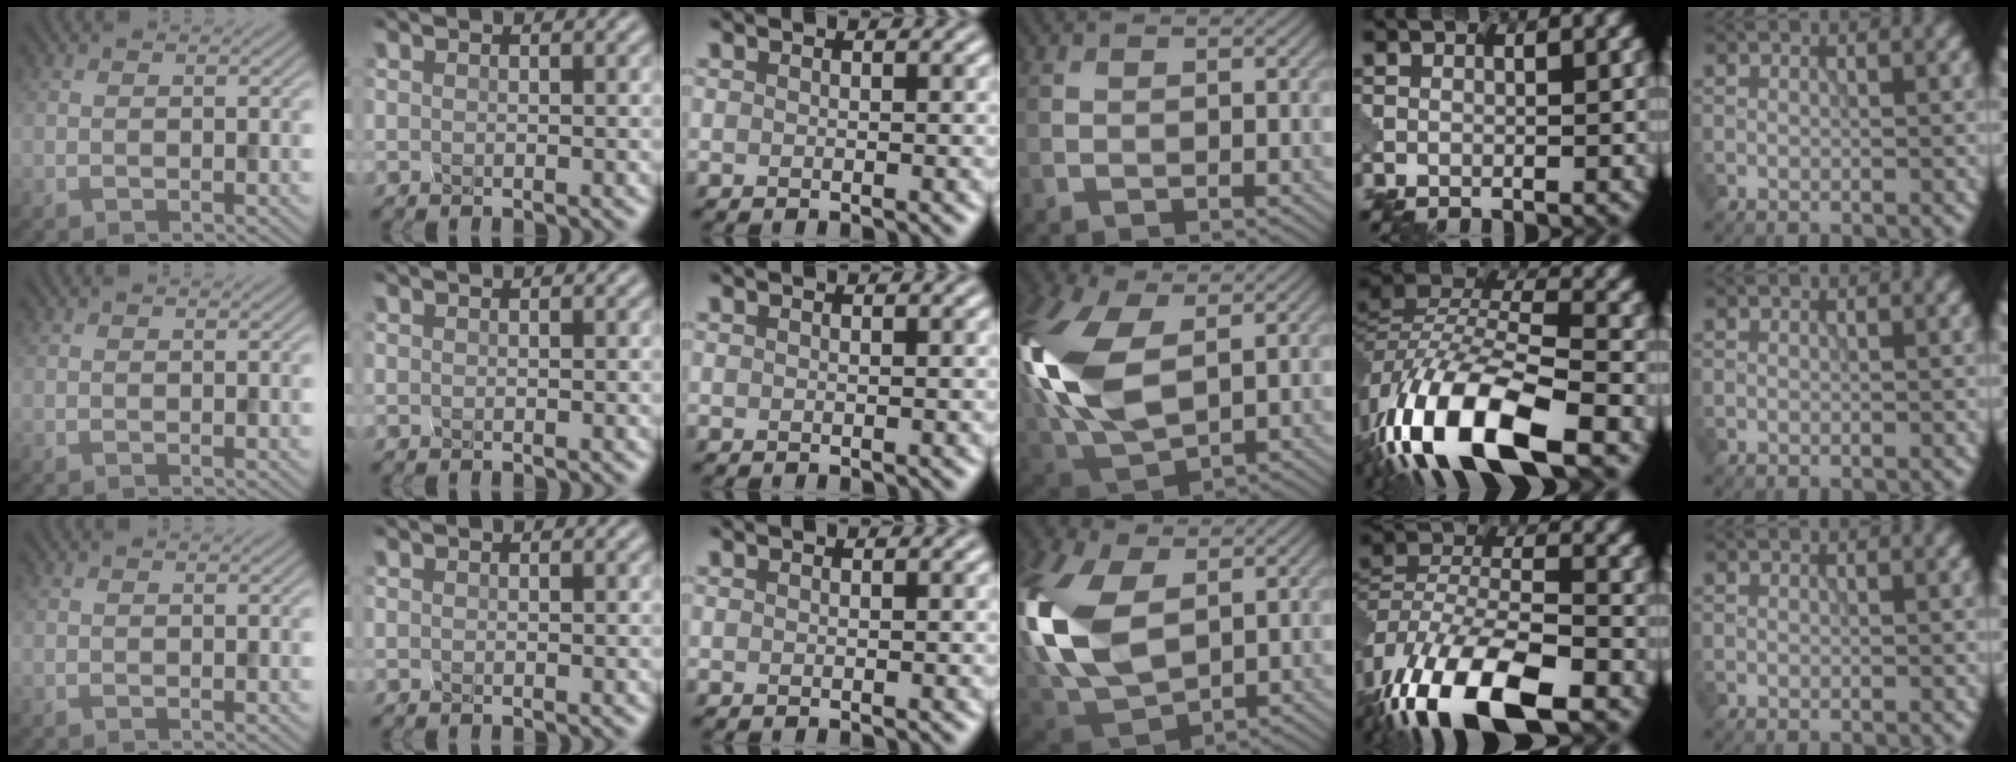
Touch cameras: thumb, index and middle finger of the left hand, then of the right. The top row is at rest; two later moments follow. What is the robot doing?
{"motion": "squeeze", "object": "clothespin"}